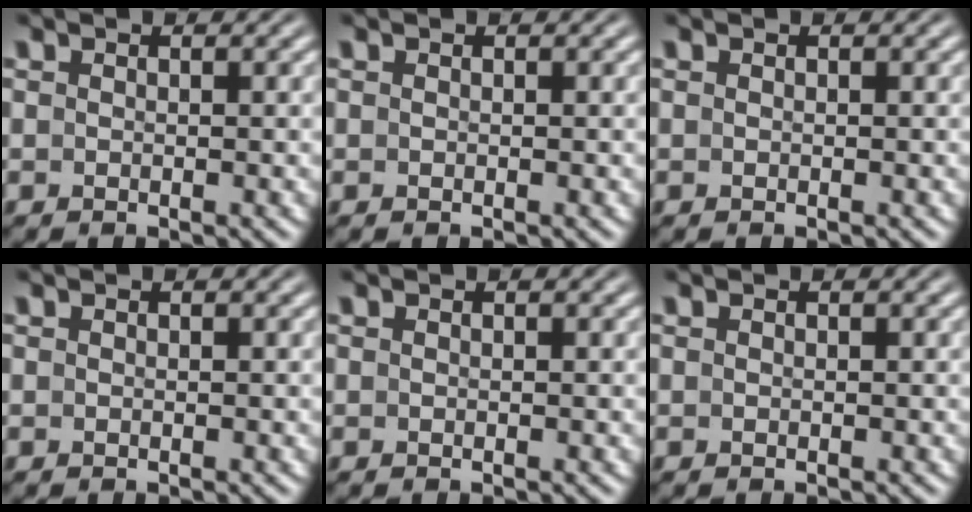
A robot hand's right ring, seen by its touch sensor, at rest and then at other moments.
{"total": 0.0}
{"total": 0.0}
{"total": 0.0}
{"total": 0.0}
{"total": 0.0}